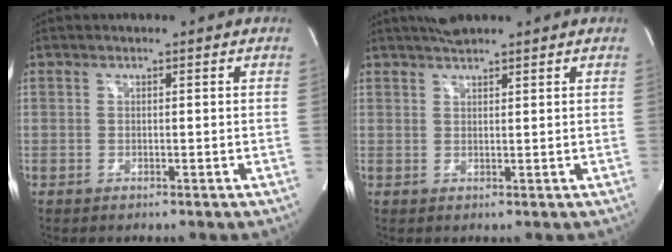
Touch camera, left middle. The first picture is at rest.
{"total": 3.3, "force": [2.9, 0.5, 1.5], "torque": [-0.030, 0.018, 0.053]}